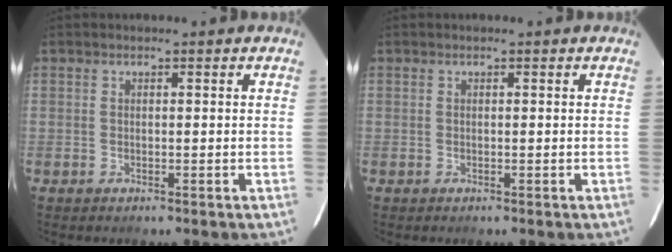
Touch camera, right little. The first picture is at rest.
{"total": 0.0}